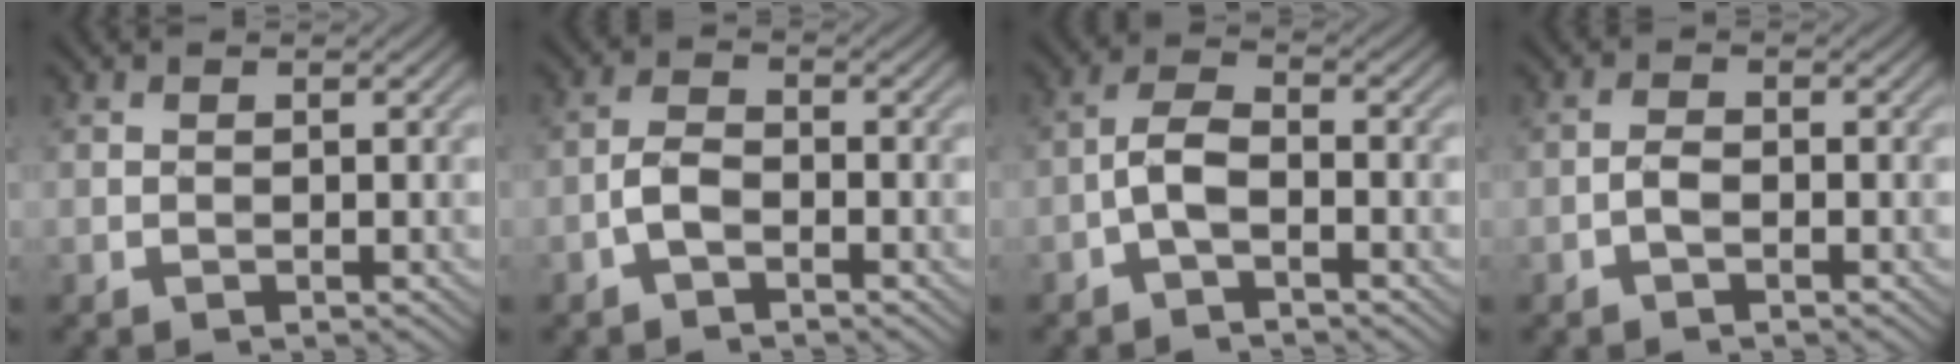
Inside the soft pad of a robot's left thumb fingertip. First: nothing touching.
{"total": 2.8, "force": [-1.5, 1.3, 1.9], "torque": [-0.039, 0.006, -0.038]}
{"total": 3.6, "force": [-1.7, 1.3, 2.9], "torque": [-0.059, 0.011, -0.045]}
{"total": 1.6, "force": [-0.8, 0.6, 1.2], "torque": [-0.024, 0.004, -0.019]}